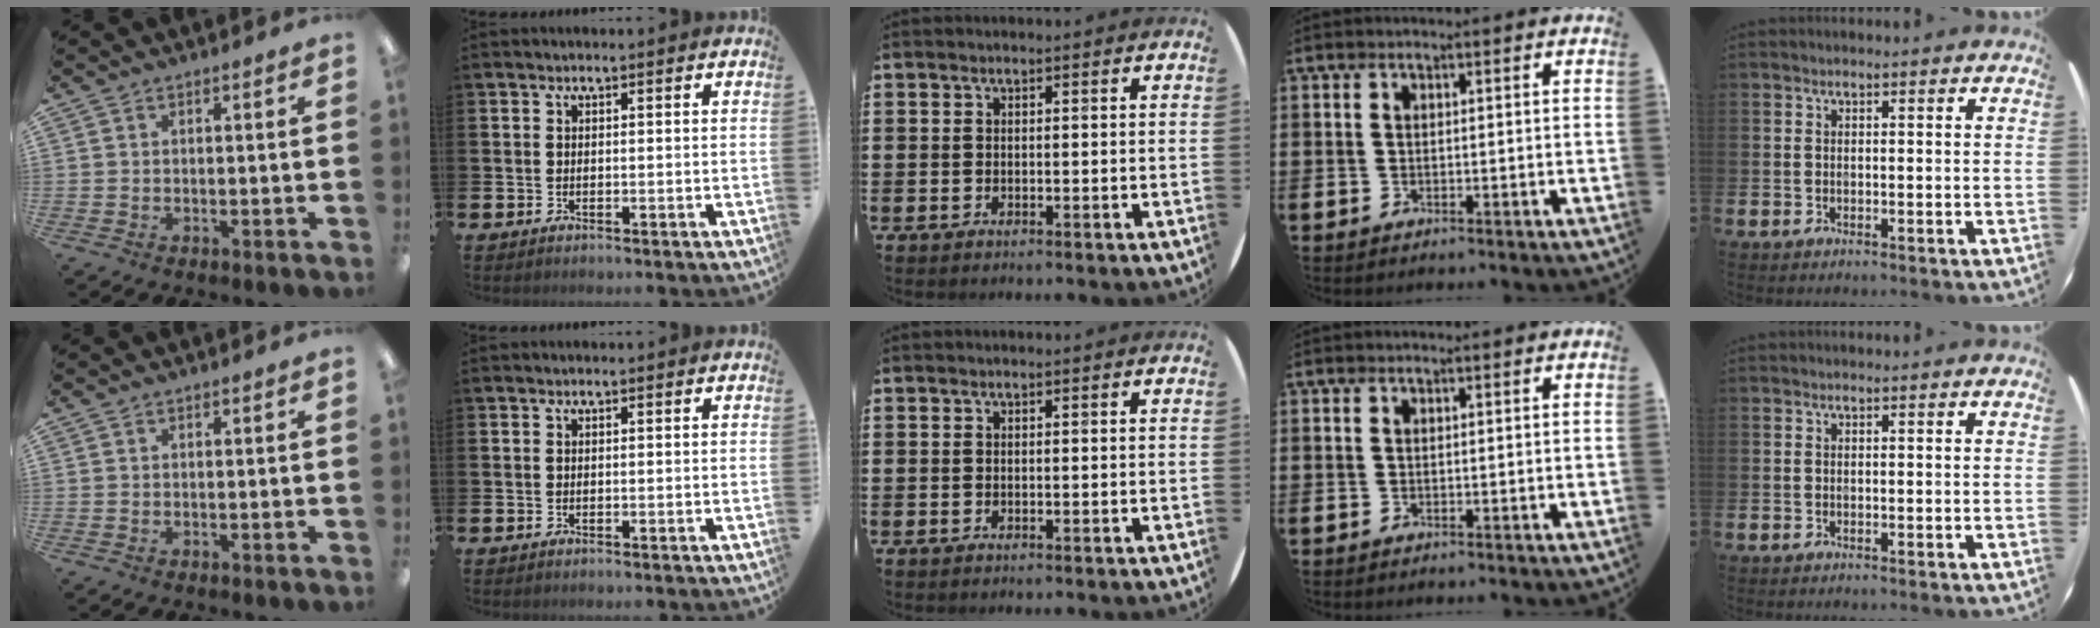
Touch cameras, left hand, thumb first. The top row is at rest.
{}